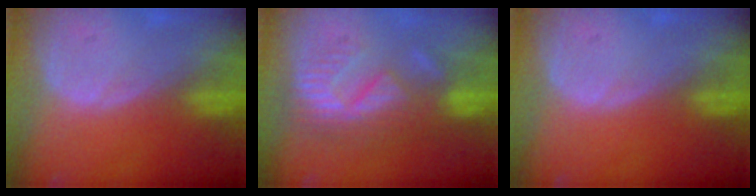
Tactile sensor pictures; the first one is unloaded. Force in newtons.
{"total": 9.1, "press": 8.1, "slide": 4.1}
{"total": 0.0}